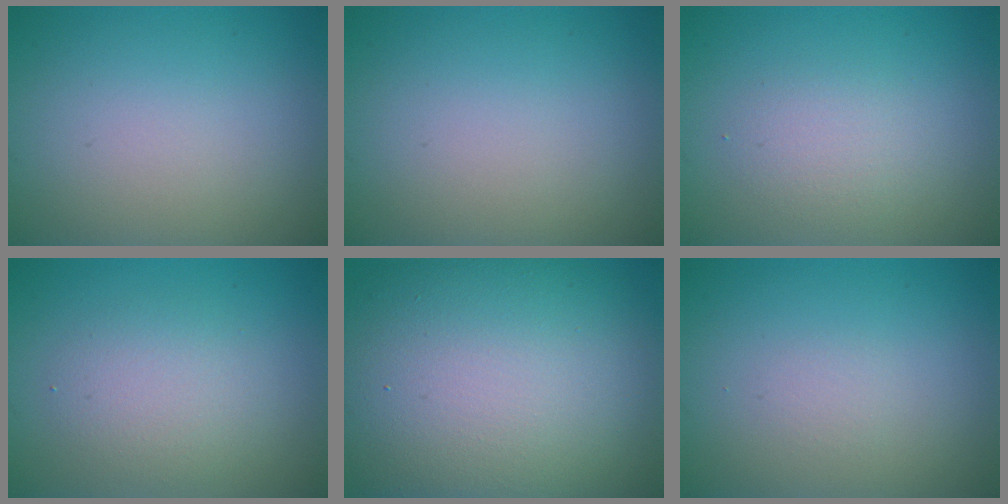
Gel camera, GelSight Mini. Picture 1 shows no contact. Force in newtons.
{"total": 0.0}
{"total": 2.0, "press": 2.0, "slide": 0.1}
{"total": 2.9, "press": 2.9, "slide": 0.2}
{"total": 16.1, "press": 16.1, "slide": 0.8}
{"total": 0.0}